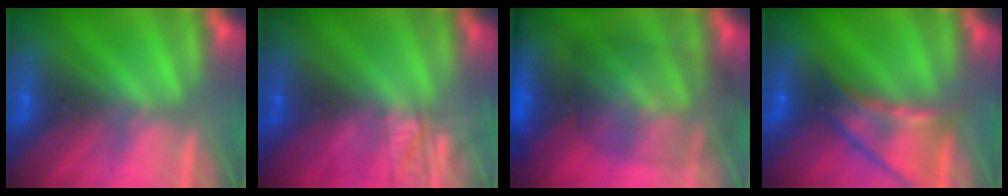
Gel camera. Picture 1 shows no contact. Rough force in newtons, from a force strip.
{"total": 2.3}
{"total": 11.3}
{"total": 7.0}